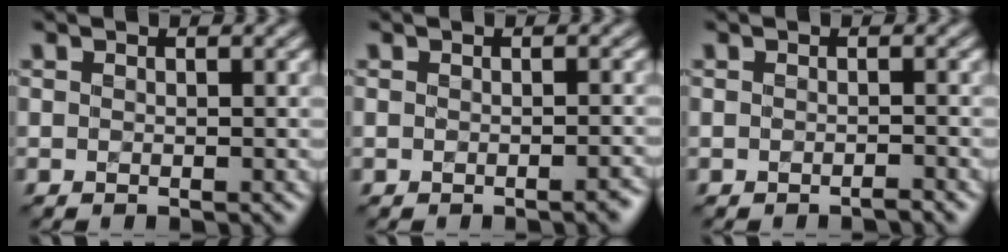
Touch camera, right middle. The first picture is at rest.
{"total": 1.1, "force": [-0.7, 0.2, 0.8], "torque": [-0.003, 0.006, -0.011]}
{"total": 0.8, "force": [-0.8, 0.0, 0.4], "torque": [-0.003, 0.005, -0.014]}